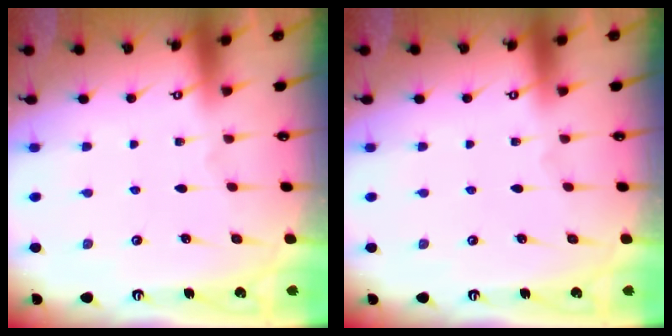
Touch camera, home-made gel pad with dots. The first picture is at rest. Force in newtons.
{"total": 0.0}